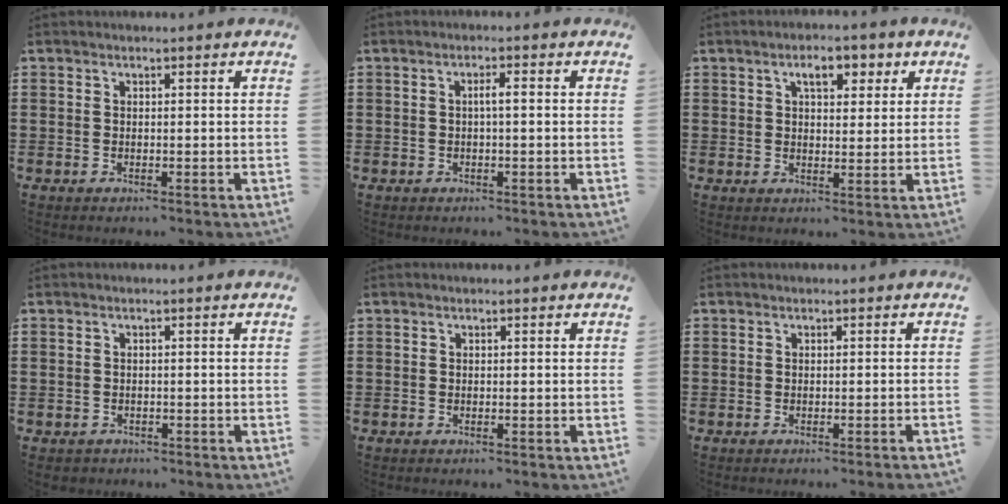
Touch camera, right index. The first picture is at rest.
{"total": 1.7, "force": [-0.2, 0.1, 1.7], "torque": [-0.032, 0.000, -0.004]}
{"total": 4.5, "force": [2.4, 2.1, 3.2], "torque": [-0.049, 0.002, 0.033]}
{"total": 0.9, "force": [-0.7, 0.5, 0.0], "torque": [-0.002, 0.004, -0.017]}
{"total": 0.0}
{"total": 0.5, "force": [-0.3, -0.3, 0.3], "torque": [-0.006, -0.002, -0.007]}